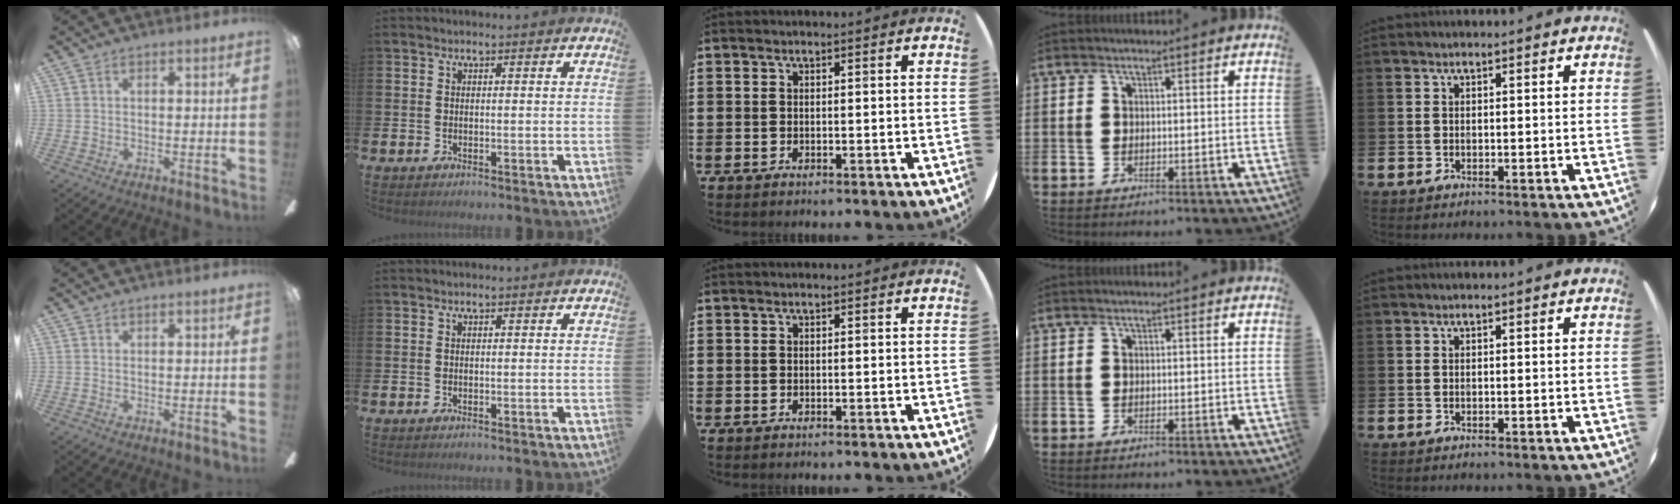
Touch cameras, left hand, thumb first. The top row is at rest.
{}